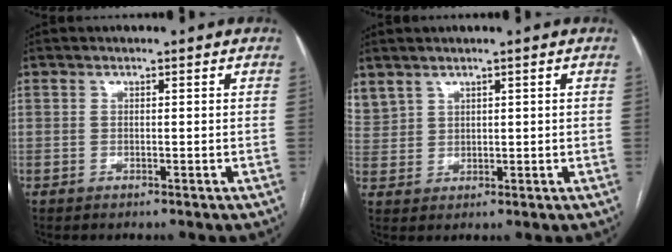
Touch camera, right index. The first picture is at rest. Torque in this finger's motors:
{"motor_torque": [-0.30, 0.25, 0.00, 0.02]}